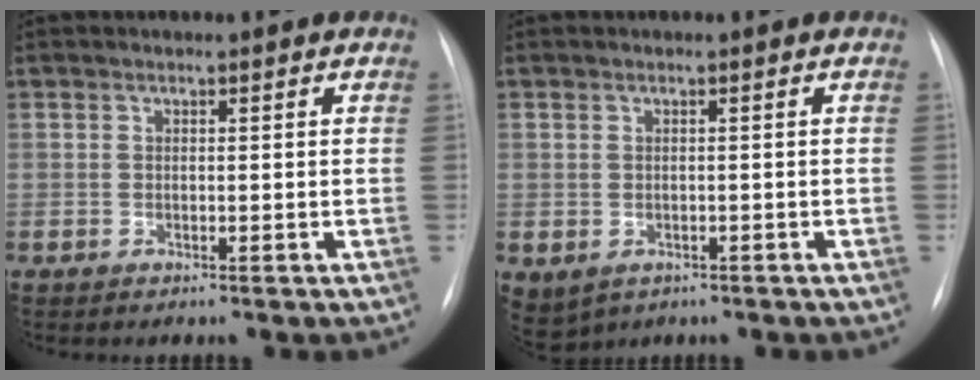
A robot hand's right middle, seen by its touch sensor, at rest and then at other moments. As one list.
[{"total": 6.4, "force": [-3.0, 5.0, 2.7], "torque": [-0.066, 0.002, -0.031]}]